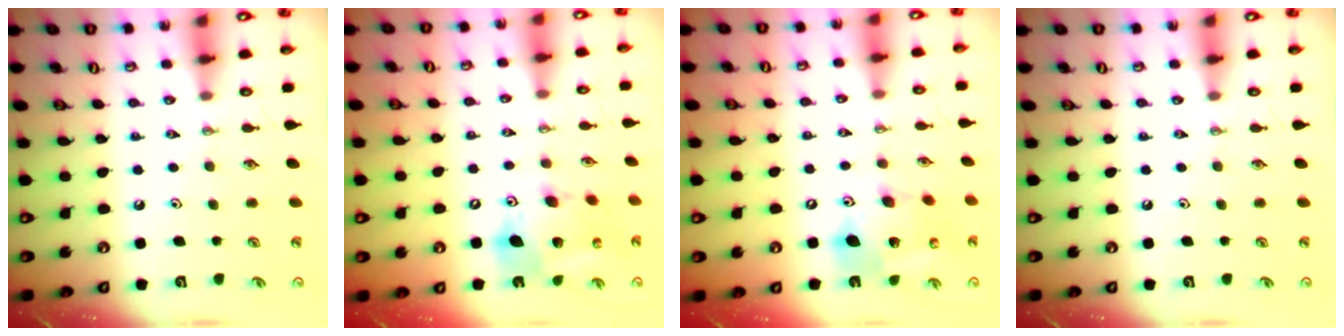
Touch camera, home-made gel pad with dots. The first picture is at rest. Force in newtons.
{"total": 16.0, "press": 15.9, "slide": 2.0}
{"total": 17.2, "press": 17.0, "slide": 3.2}
{"total": 0.0}